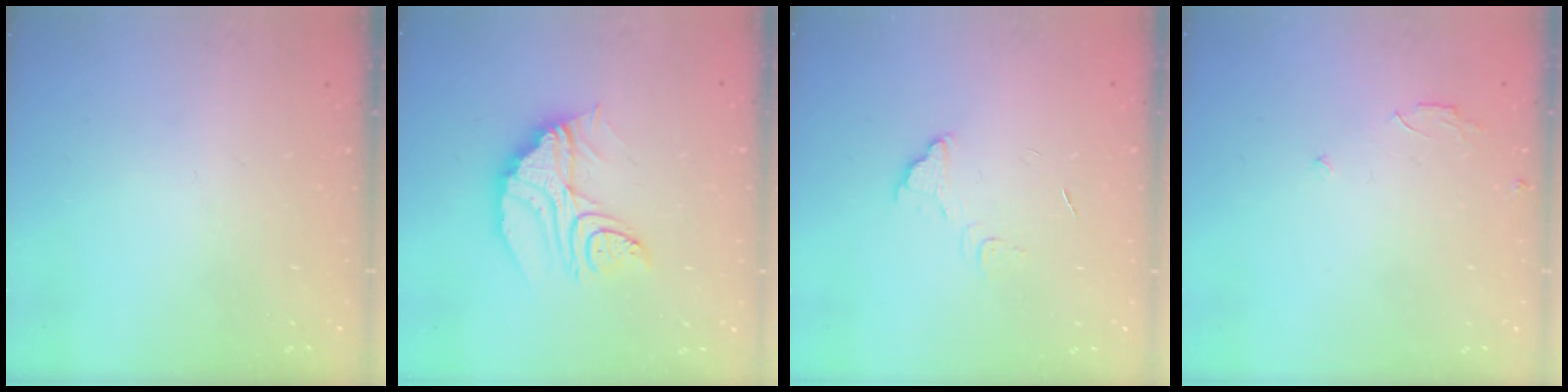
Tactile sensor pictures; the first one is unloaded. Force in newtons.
{"total": 13.1, "press": 13.1, "slide": 1.1}
{"total": 5.4, "press": 5.4, "slide": 0.4}
{"total": 2.5, "press": 2.5, "slide": 0.2}